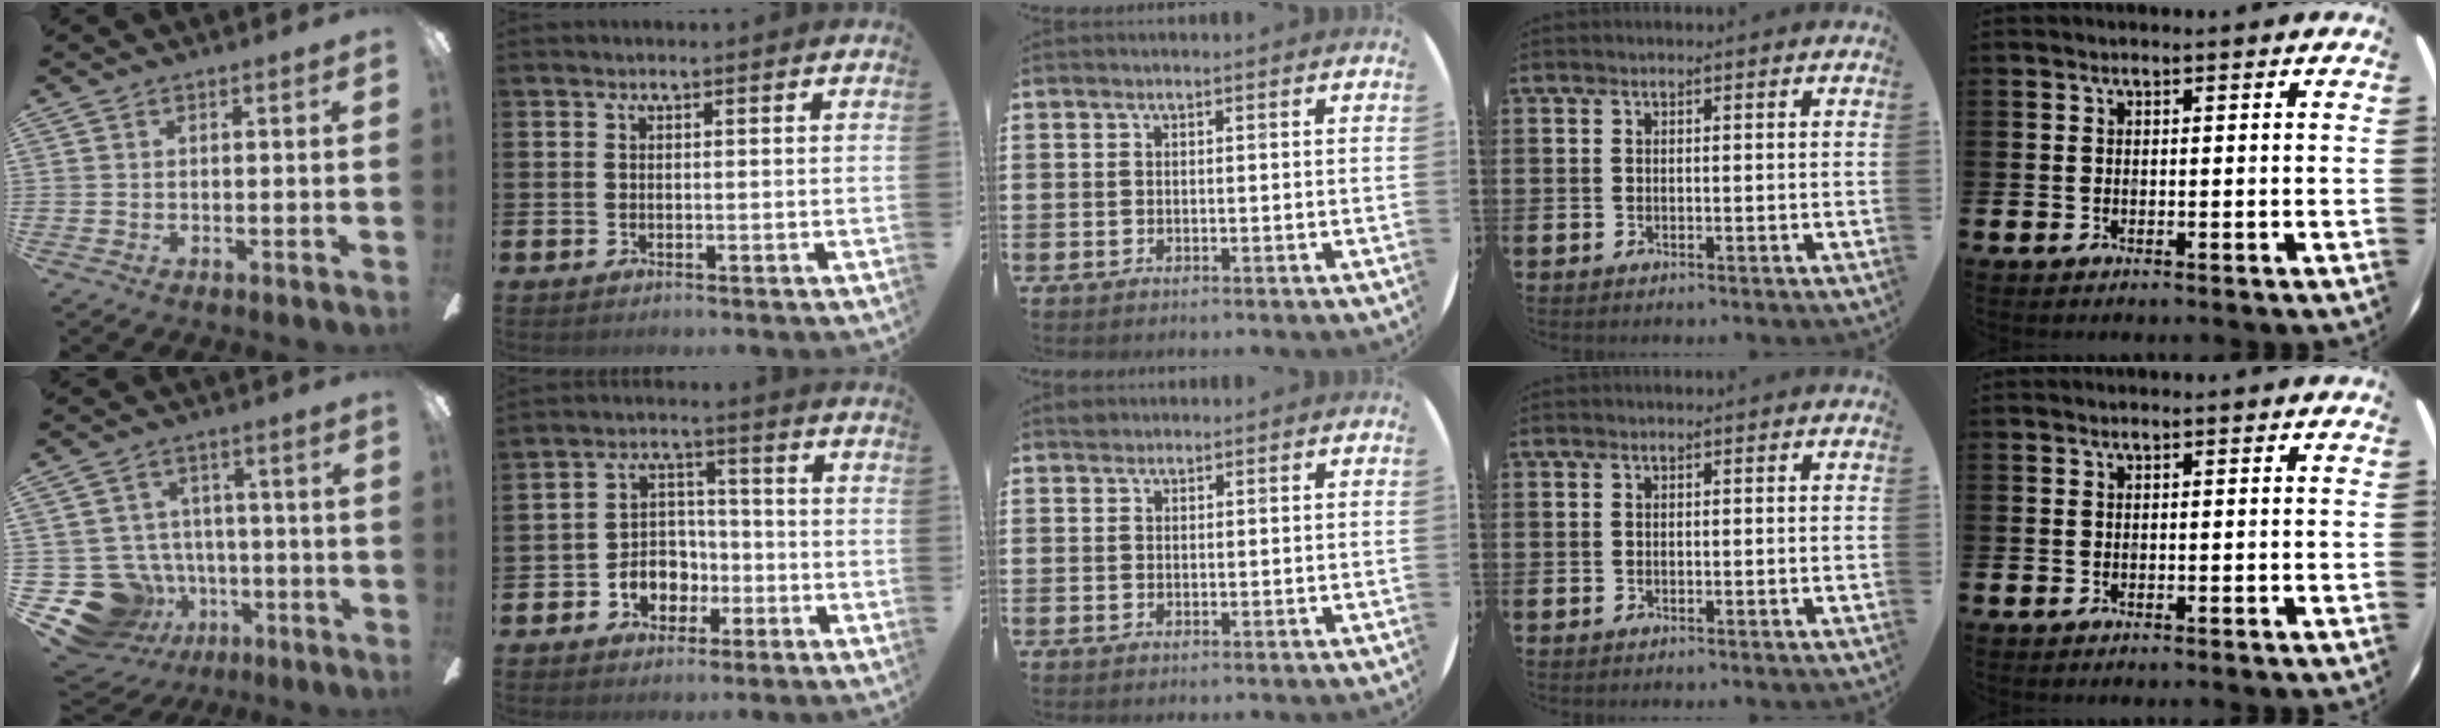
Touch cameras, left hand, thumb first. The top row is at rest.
{"thumb": {"total": 15.6, "force": [-6.0, 13.3, 5.7], "torque": [-0.145, 0.037, -0.080]}, "index": {"total": 4.9, "force": [-1.7, 4.4, 1.4], "torque": [-0.034, 0.006, -0.036]}, "middle": {"total": 0.8, "force": [0.7, 0.3, -0.1], "torque": [0.009, 0.000, 0.012]}}